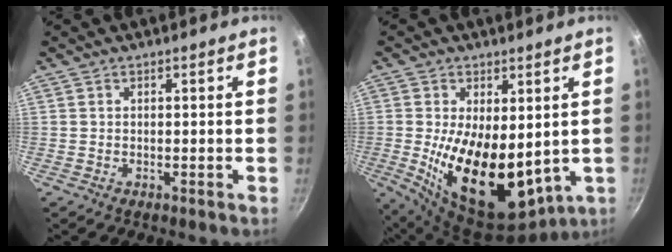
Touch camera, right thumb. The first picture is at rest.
{"total": 19.0, "force": [-0.2, 10.2, 16.0], "torque": [-0.261, -0.032, 0.018]}